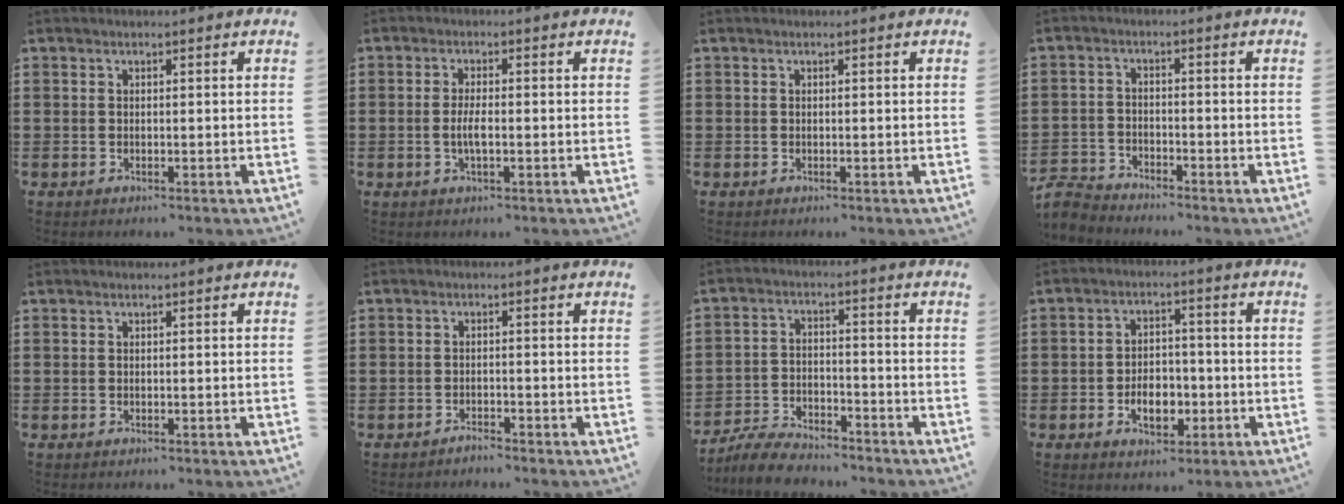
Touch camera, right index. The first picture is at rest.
{"total": 3.0, "force": [-0.7, 0.8, 2.9], "torque": [-0.065, -0.005, -0.016]}
{"total": 0.0}
{"total": 3.3, "force": [-3.3, 0.4, 0.1], "torque": [-0.023, -0.006, -0.074]}
{"total": 0.0}
{"total": 1.4, "force": [-1.4, 0.0, -0.1], "torque": [-0.002, 0.003, -0.029]}
{"total": 5.5, "force": [-5.2, 0.9, 1.2], "torque": [-0.034, 0.005, -0.103]}
{"total": 5.9, "force": [-2.0, 3.7, 4.1], "torque": [-0.055, 0.006, -0.036]}